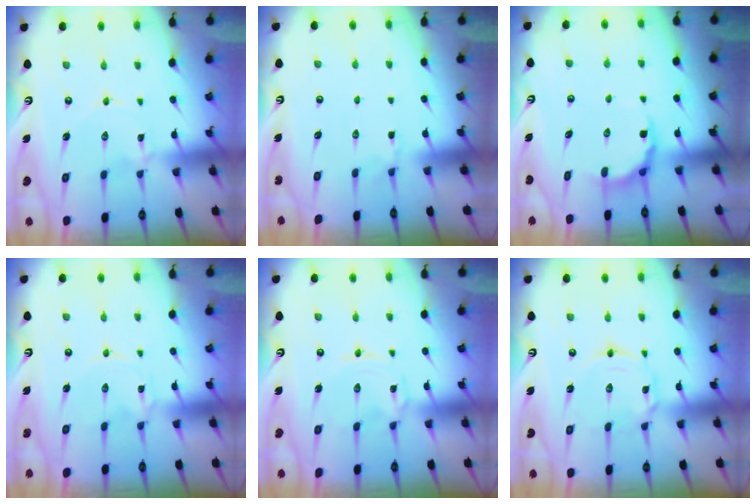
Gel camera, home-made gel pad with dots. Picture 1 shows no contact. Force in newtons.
{"total": 3.2, "press": 2.7, "slide": 1.8}
{"total": 6.9, "press": 6.5, "slide": 2.3}
{"total": 0.0}
{"total": 1.5, "press": 1.5, "slide": 0.3}
{"total": 3.6, "press": 3.6, "slide": 0.4}